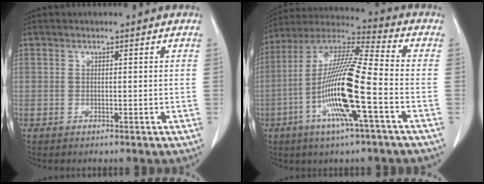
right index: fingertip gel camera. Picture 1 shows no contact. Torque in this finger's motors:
{"motor_torque": [2.14, 0.00, 0.56, 0.21]}